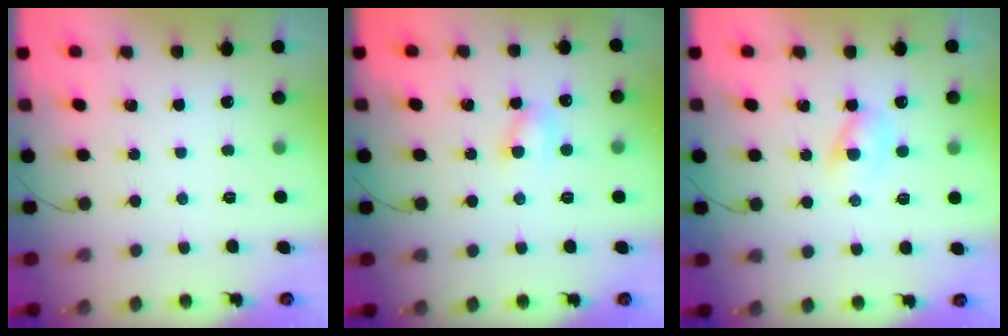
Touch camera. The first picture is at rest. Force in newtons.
{"total": 4.6, "press": 4.5, "slide": 0.8}
{"total": 2.6, "press": 2.4, "slide": 1.0}